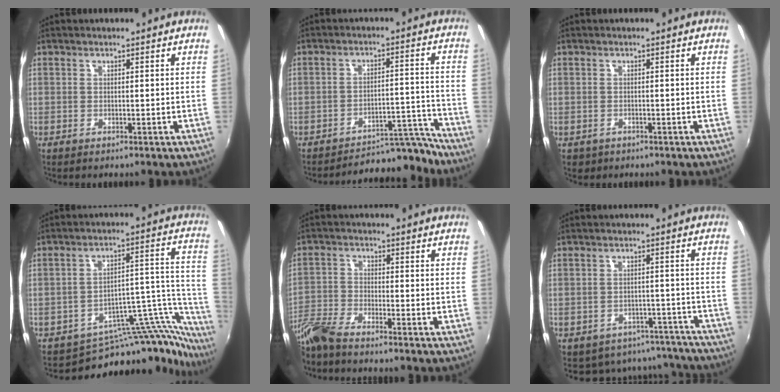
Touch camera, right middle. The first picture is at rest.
{"total": 13.5, "force": [-13.2, 2.0, 2.1], "torque": [-0.031, 0.039, -0.176]}
{"total": 1.8, "force": [-1.0, 1.4, 0.7], "torque": [-0.019, -0.003, -0.011]}
{"total": 18.1, "force": [-16.5, 6.1, 4.4], "torque": [-0.034, 0.057, -0.237]}
{"total": 7.3, "force": [-6.5, 0.4, 3.4], "torque": [-0.084, -0.013, -0.136]}
{"total": 14.5, "force": [-12.6, 6.3, 3.1], "torque": [-0.067, 0.029, -0.142]}